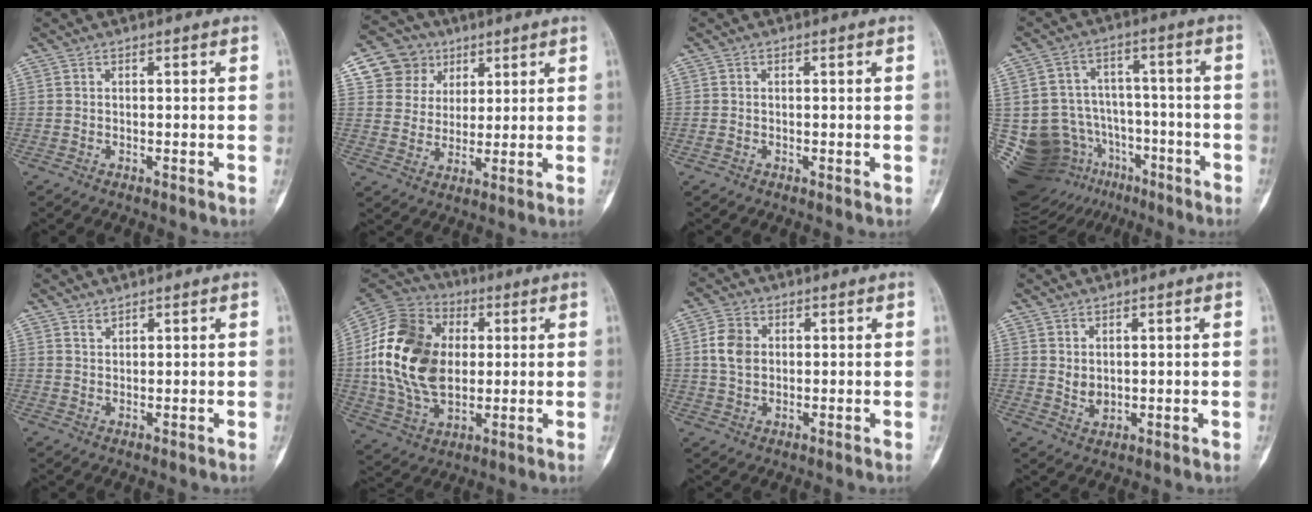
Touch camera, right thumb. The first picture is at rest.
{"total": 9.9, "force": [4.6, 8.6, 1.9], "torque": [0.003, -0.013, 0.084]}
{"total": 0.5, "force": [-0.2, 0.5, 0.1], "torque": [-0.004, 0.001, -0.004]}
{"total": 20.9, "force": [-11.9, 14.4, 9.4], "torque": [-0.174, 0.085, -0.180]}
{"total": 2.5, "force": [1.9, 1.5, 0.4], "torque": [0.008, -0.014, 0.033]}
{"total": 23.1, "force": [2.1, 15.8, 16.6], "torque": [-0.312, 0.000, 0.042]}
{"total": 6.2, "force": [1.0, 4.6, 4.0], "torque": [-0.069, 0.001, 0.017]}
{"total": 2.4, "force": [0.8, 1.7, 1.5], "torque": [-0.018, -0.009, 0.022]}